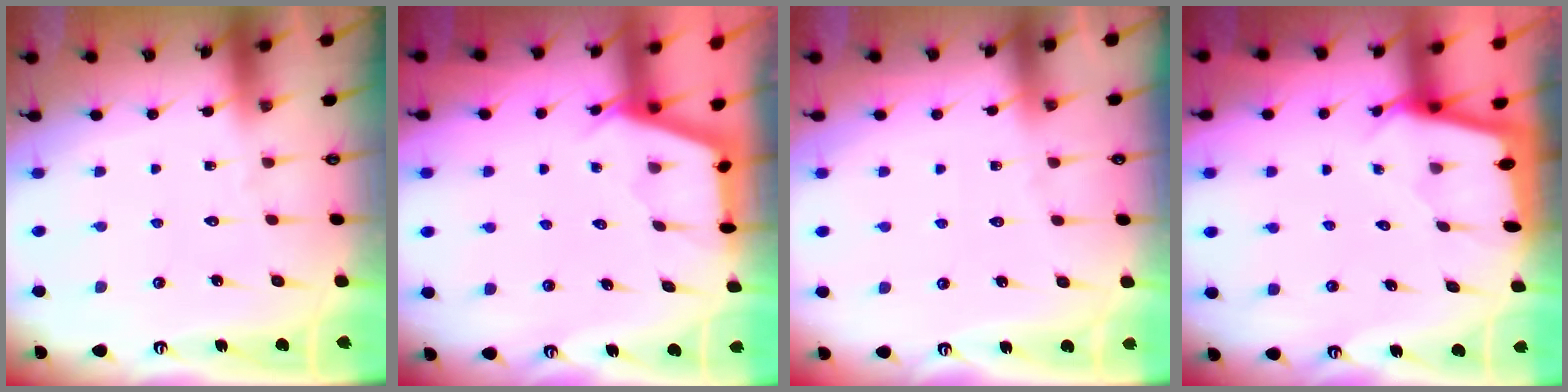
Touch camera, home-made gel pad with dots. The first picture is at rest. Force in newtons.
{"total": 2.8, "press": 2.8, "slide": 0.3}
{"total": 2.6, "press": 2.6, "slide": 0.4}
{"total": 1.5, "press": 1.5, "slide": 0.2}